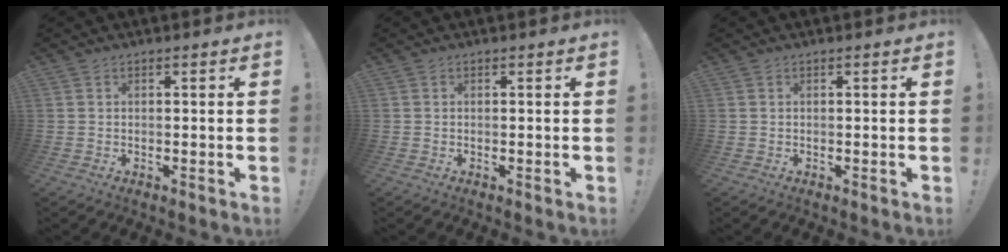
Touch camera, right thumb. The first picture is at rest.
{"total": 0.0}
{"total": 0.0}